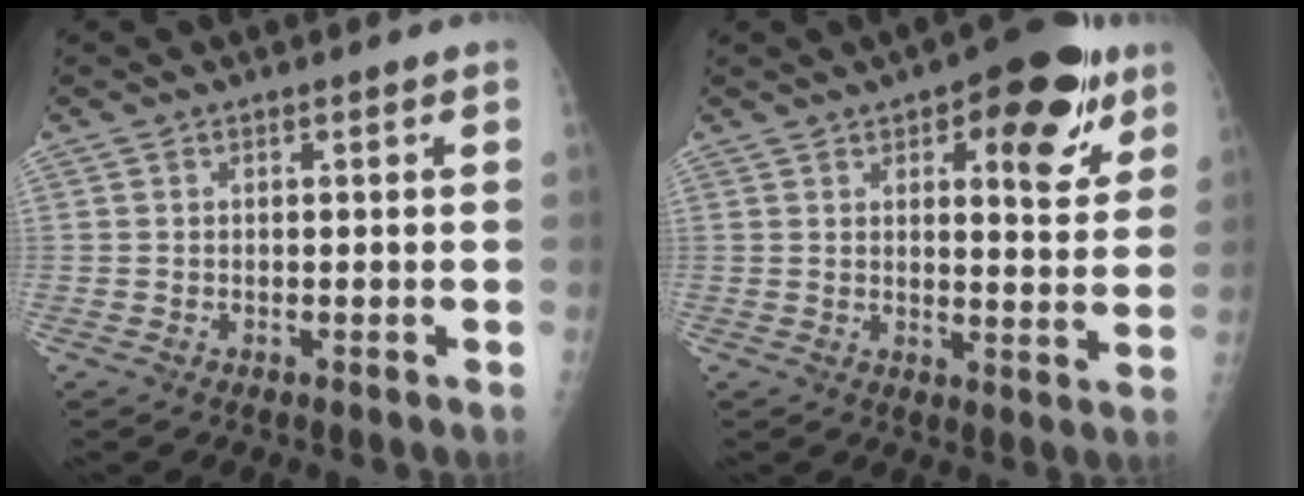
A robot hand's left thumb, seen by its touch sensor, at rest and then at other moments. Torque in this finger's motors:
{"motor_torque": [0.29, 0.33, 0.06, -0.10, 0.08]}